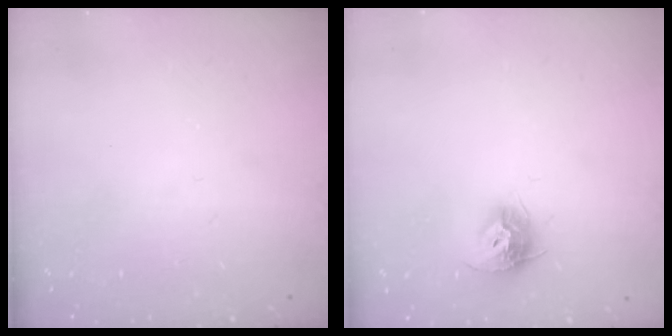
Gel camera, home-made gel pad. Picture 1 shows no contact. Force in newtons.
{"total": 9.9, "press": 9.8, "slide": 0.5}